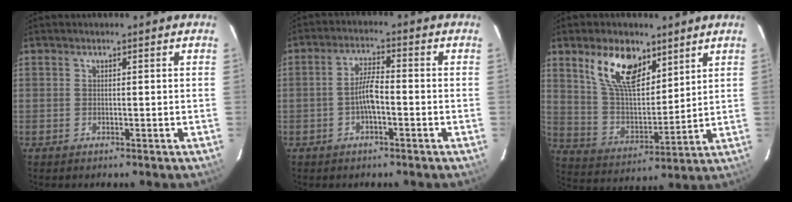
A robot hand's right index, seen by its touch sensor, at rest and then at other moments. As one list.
[{"total": 4.6, "force": [-1.6, 1.0, 4.2], "torque": [-0.083, 0.009, -0.030]}, {"total": 13.9, "force": [8.3, 6.8, 8.9], "torque": [-0.167, 0.011, 0.163]}]